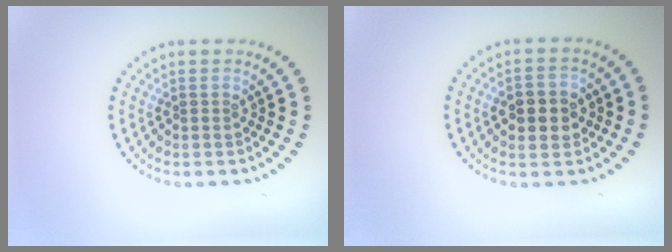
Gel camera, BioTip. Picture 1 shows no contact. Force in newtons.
{"total": 3.1, "press": 3.1, "slide": 0.3}